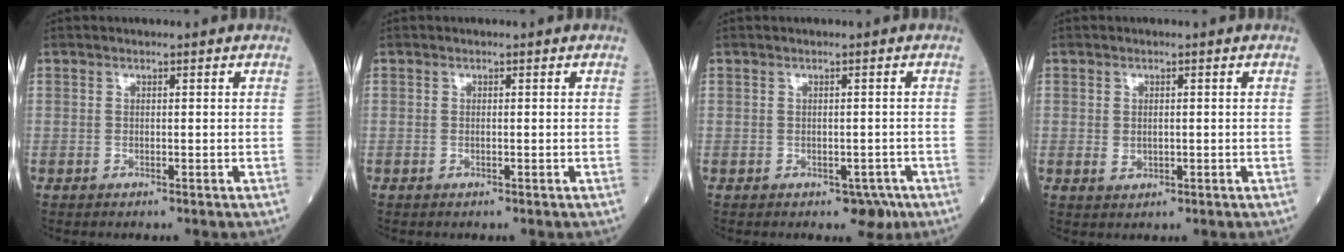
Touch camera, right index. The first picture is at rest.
{"total": 0.0}
{"total": 2.4, "force": [-1.2, 1.6, 1.4], "torque": [-0.010, 0.001, -0.007]}
{"total": 1.7, "force": [-0.1, 1.2, 1.2], "torque": [-0.025, -0.004, 0.003]}